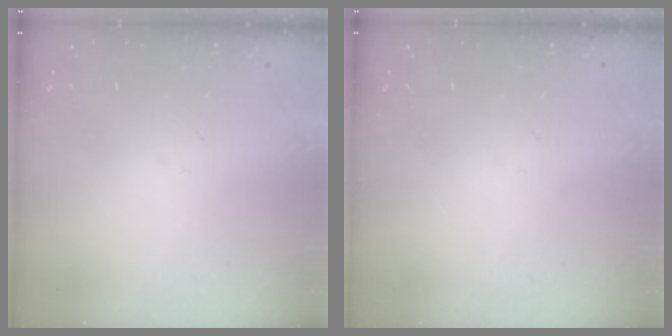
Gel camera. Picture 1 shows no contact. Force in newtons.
{"total": 0.0}